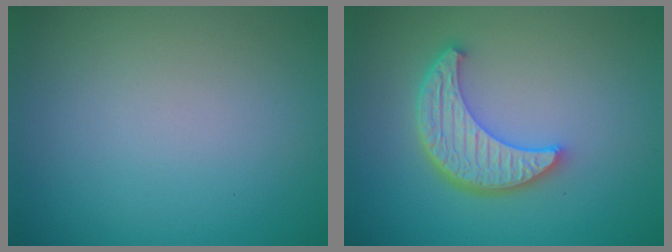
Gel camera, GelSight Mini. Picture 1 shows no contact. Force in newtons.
{"total": 5.5, "press": 4.2, "slide": 3.6}